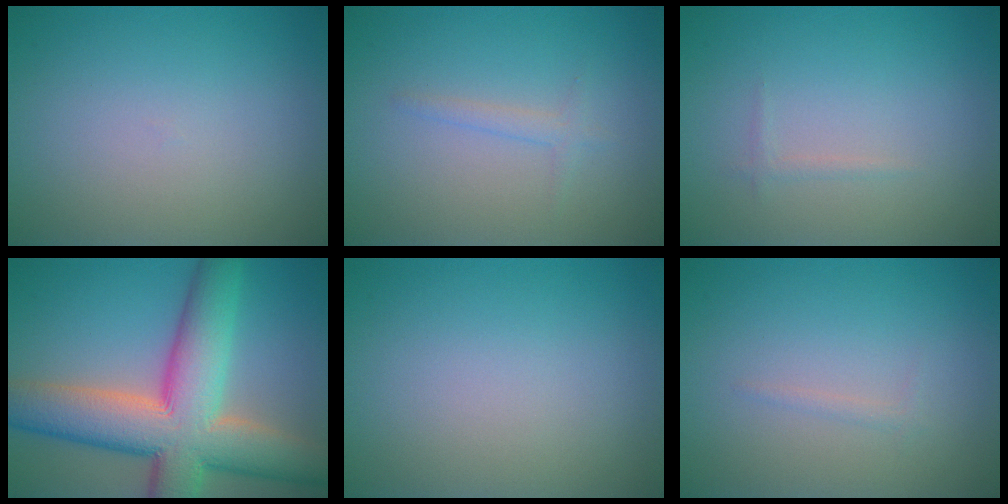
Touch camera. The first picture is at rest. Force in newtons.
{"total": 1.1, "press": 1.1, "slide": 0.1}
{"total": 0.5, "press": 0.5, "slide": 0.1}
{"total": 12.4, "press": 12.3, "slide": 1.1}
{"total": 0.0}
{"total": 0.6, "press": 0.6, "slide": 0.0}